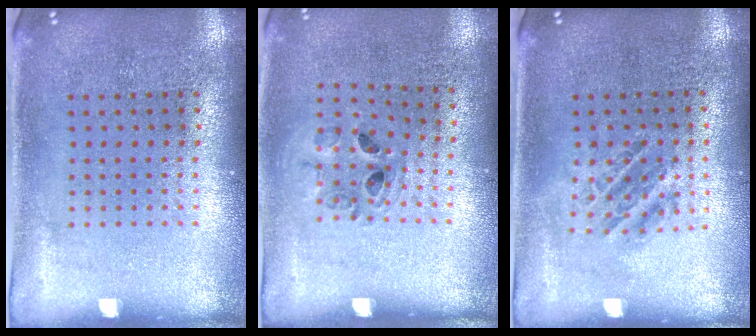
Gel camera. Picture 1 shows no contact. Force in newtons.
{"total": 0.9, "press": 0.9, "slide": 0.2}
{"total": 1.0, "press": 1.0, "slide": 0.4}